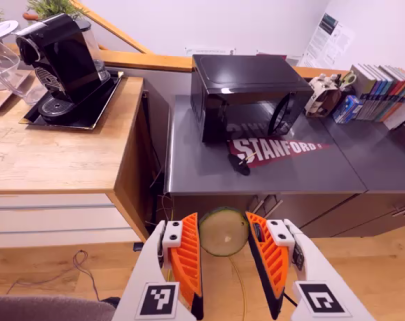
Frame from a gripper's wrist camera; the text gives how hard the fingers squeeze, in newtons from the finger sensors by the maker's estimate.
{"total": 8.2, "left": 8.0, "right": 8.5}